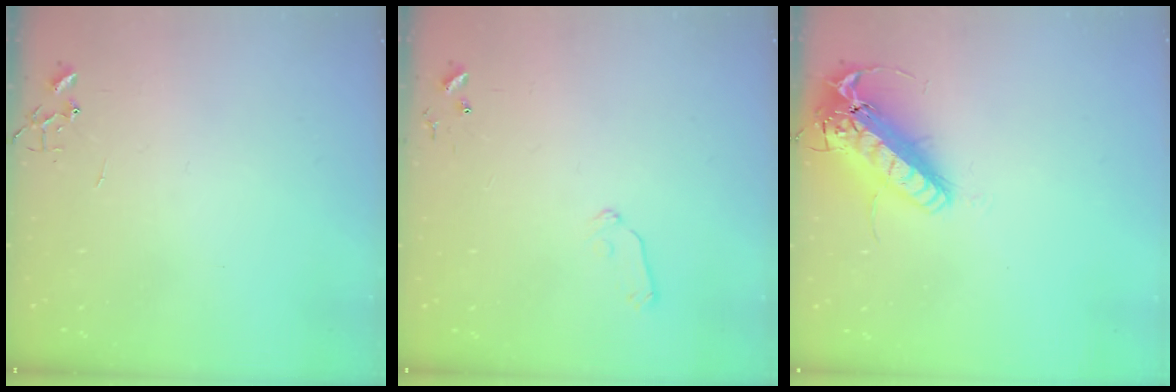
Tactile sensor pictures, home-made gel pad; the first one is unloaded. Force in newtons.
{"total": 6.5, "press": 6.4, "slide": 1.0}
{"total": 21.1, "press": 20.8, "slide": 3.7}